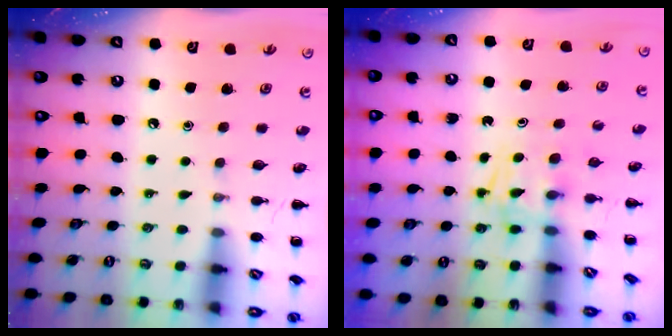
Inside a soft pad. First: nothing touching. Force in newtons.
{"total": 2.5, "press": 2.3, "slide": 1.0}